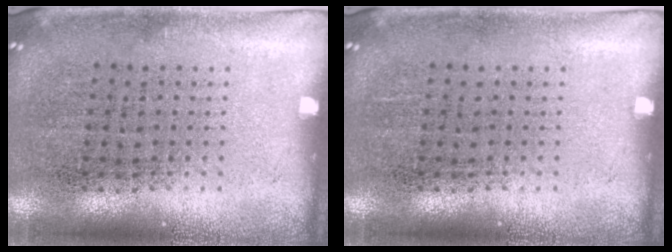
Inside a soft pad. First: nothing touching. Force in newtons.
{"total": 0.0}